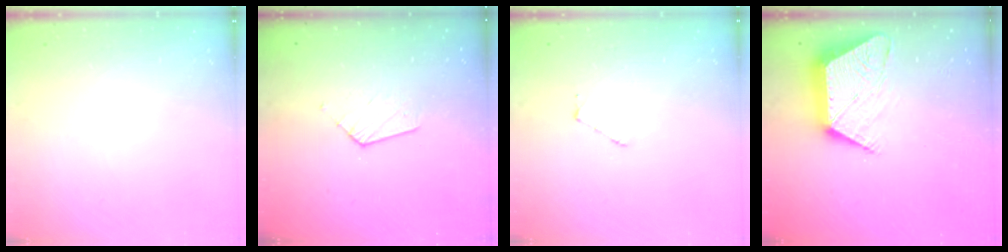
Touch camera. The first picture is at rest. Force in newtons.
{"total": 4.3, "press": 4.3, "slide": 0.4}
{"total": 3.8, "press": 3.8, "slide": 0.3}
{"total": 13.6, "press": 13.6, "slide": 0.8}